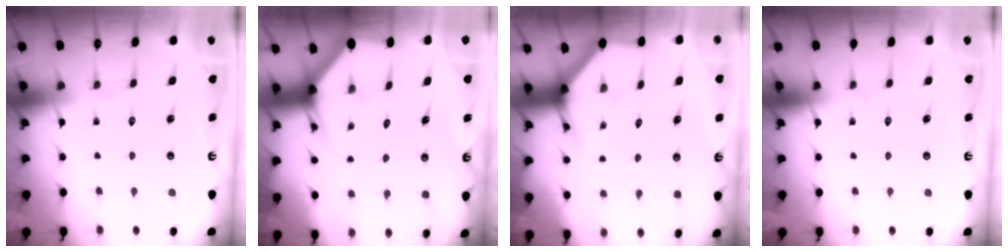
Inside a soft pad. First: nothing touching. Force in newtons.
{"total": 3.0, "press": 3.0, "slide": 0.0}
{"total": 4.0, "press": 4.0, "slide": 0.2}
{"total": 0.0}